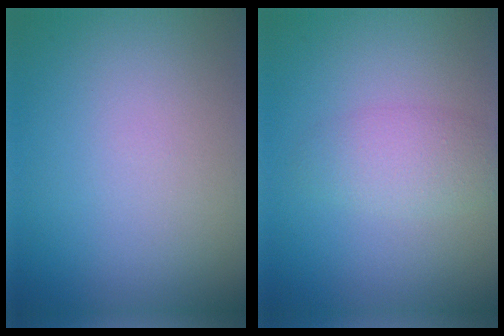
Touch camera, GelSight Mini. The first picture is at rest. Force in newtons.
{"total": 2.5, "press": 2.5, "slide": 0.0}